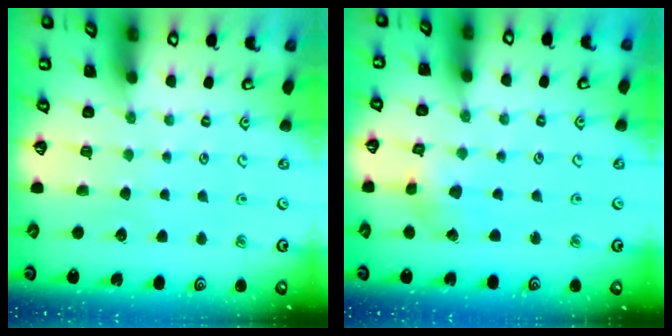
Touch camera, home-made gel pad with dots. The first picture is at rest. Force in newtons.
{"total": 2.9, "press": 2.8, "slide": 0.3}